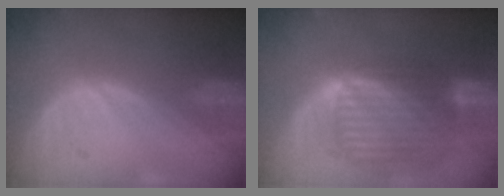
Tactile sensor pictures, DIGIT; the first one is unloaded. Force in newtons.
{"total": 10.3, "press": 8.6, "slide": 5.6}